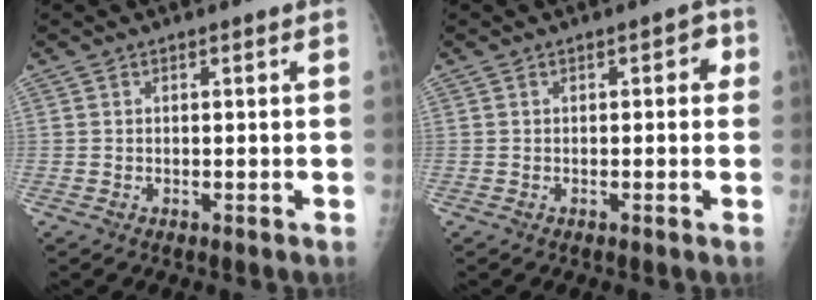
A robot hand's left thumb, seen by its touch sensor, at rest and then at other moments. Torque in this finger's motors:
{"motor_torque": [-0.24, 0.21, -0.24, -0.19, 0.02]}